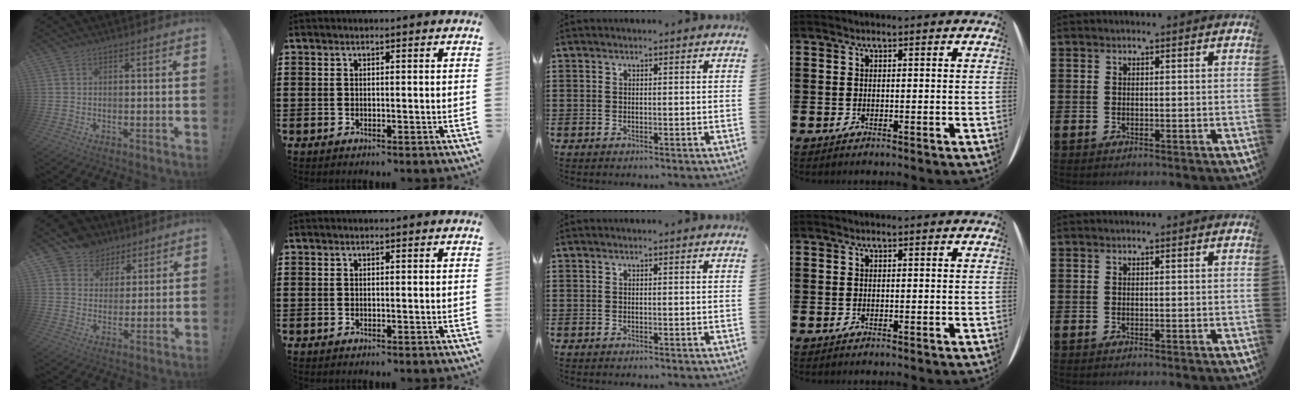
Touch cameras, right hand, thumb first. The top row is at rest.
{"thumb": {"total": 8.3, "force": [5.0, 6.5, 0.9], "torque": [-0.015, -0.038, 0.101]}}